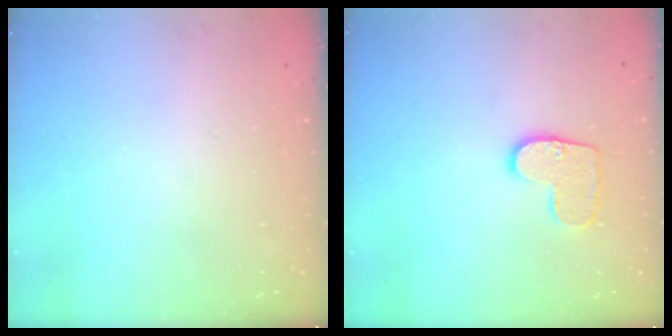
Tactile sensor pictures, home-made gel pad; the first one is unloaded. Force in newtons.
{"total": 9.8, "press": 9.8, "slide": 0.4}